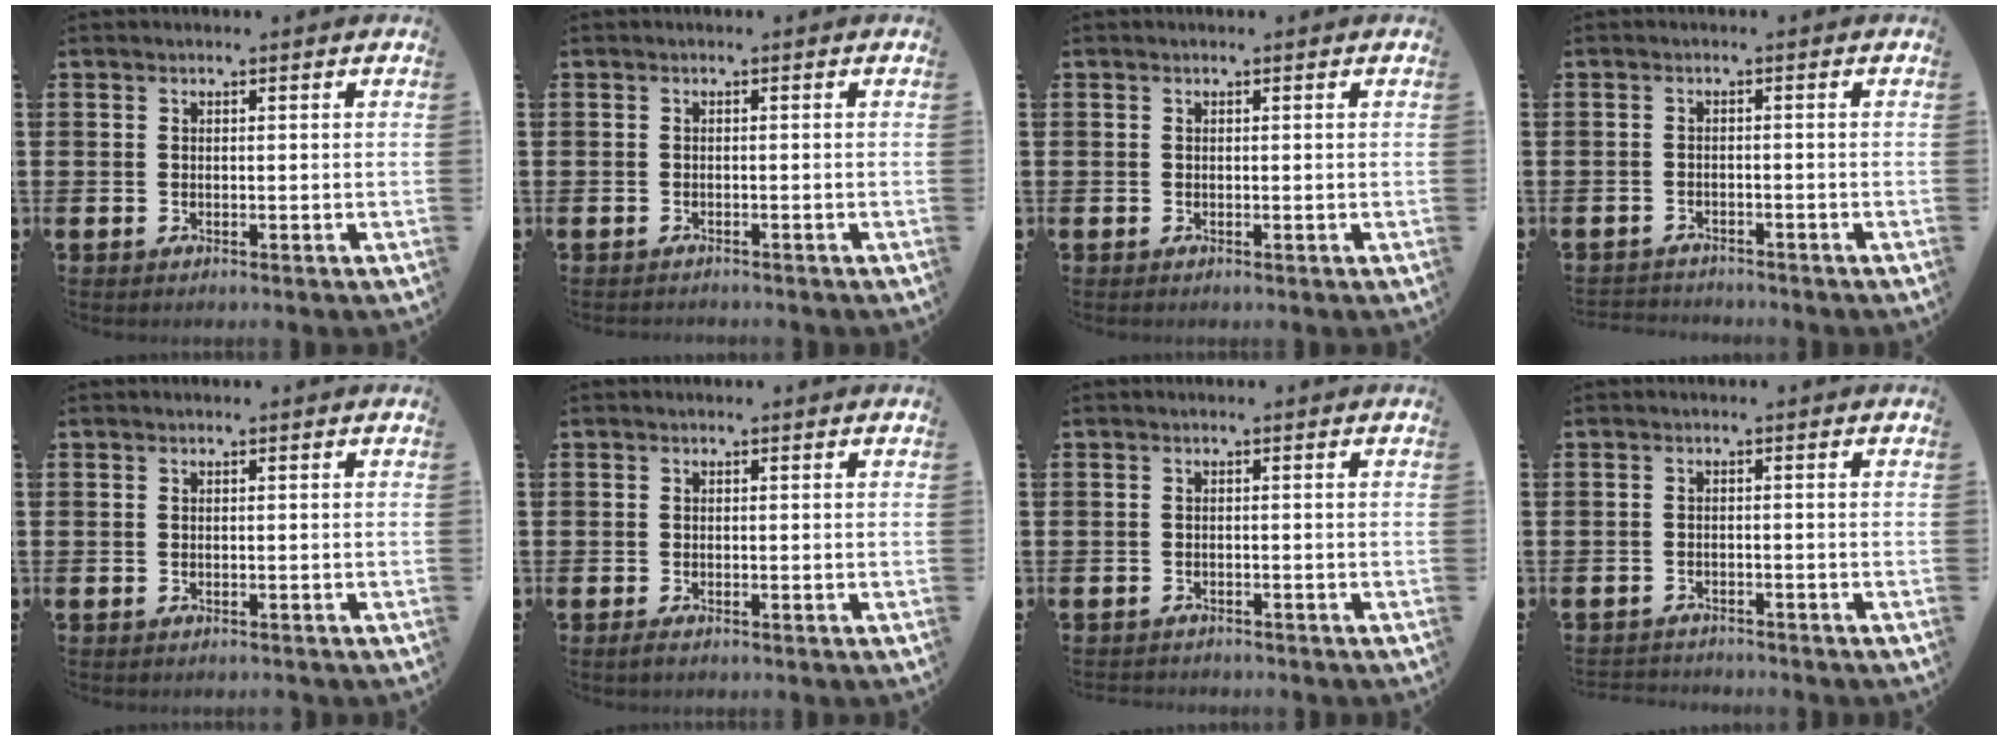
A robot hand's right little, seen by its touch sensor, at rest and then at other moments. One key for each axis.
{"total": 0.7, "fx": -0.7, "fy": 0.0, "fz": -0.1, "tx": -0.001, "ty": -0.001, "tz": -0.016}
{"total": 0.0}
{"total": 1.5, "fx": -1.5, "fy": 0.0, "fz": -0.2, "tx": 0.000, "ty": 0.003, "tz": -0.033}
{"total": 0.0}
{"total": 0.7, "fx": -0.3, "fy": 0.2, "fz": 0.6, "tx": -0.011, "ty": 0.000, "tz": -0.006}
{"total": 0.9, "fx": -0.9, "fy": 0.0, "fz": -0.1, "tx": -0.001, "ty": 0.001, "tz": -0.018}
{"total": 1.4, "fx": -1.4, "fy": 0.0, "fz": -0.1, "tx": -0.002, "ty": 0.002, "tz": -0.030}